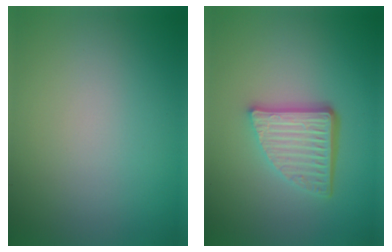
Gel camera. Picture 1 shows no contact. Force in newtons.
{"total": 5.3, "press": 3.7, "slide": 3.9}